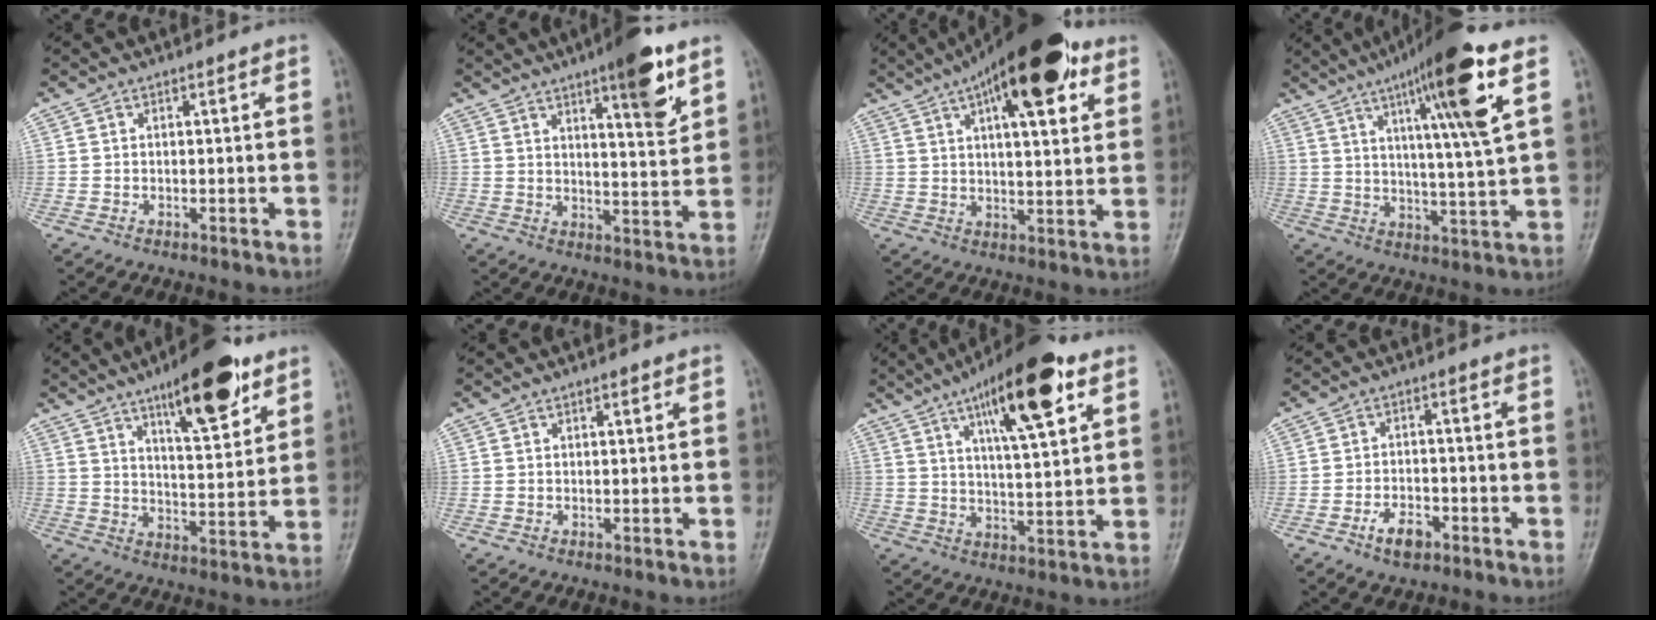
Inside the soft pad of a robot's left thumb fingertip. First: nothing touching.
{"total": 11.0, "force": [6.3, 2.5, 8.7], "torque": [-0.108, -0.035, 0.088]}
{"total": 19.6, "force": [10.1, 7.0, 15.3], "torque": [-0.214, -0.011, 0.152]}
{"total": 16.4, "force": [7.4, 1.3, 14.5], "torque": [-0.235, -0.022, 0.114]}
{"total": 15.1, "force": [9.1, 4.7, 11.1], "torque": [-0.137, -0.049, 0.140]}
{"total": 1.1, "force": [0.5, 0.4, 0.8], "torque": [-0.011, 0.001, 0.006]}
{"total": 17.2, "force": [8.7, 4.7, 14.1], "torque": [-0.202, -0.024, 0.139]}
{"total": 4.8, "force": [-2.8, 2.5, 2.9], "torque": [-0.044, 0.017, -0.048]}